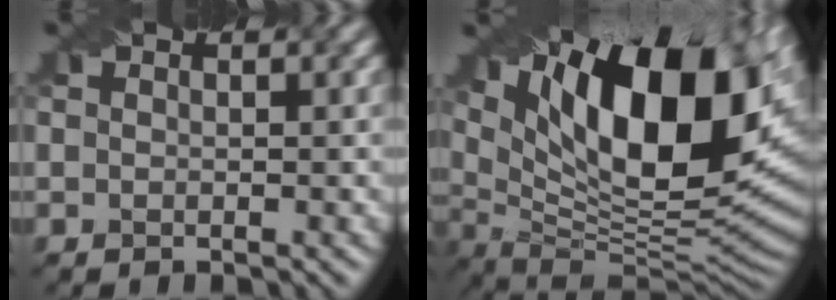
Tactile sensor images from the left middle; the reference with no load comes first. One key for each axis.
{"total": 18.4, "fx": 6.8, "fy": 7.9, "fz": 15.2, "tx": -0.237, "ty": 0.019, "tz": 0.121}